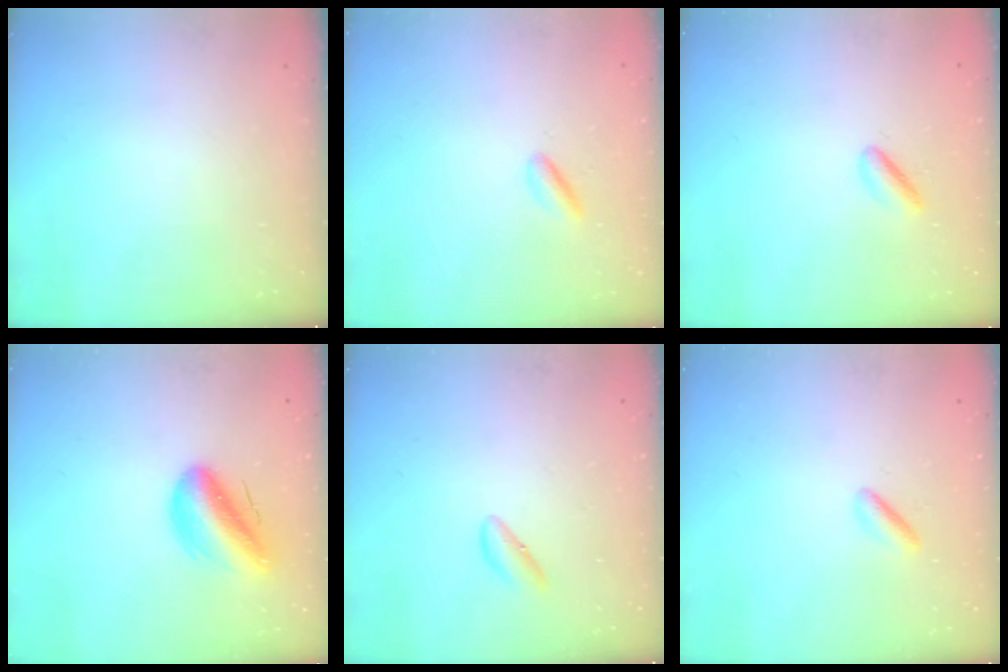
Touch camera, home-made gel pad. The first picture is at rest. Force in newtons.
{"total": 2.2, "press": 2.2, "slide": 0.3}
{"total": 3.5, "press": 3.4, "slide": 1.0}
{"total": 12.8, "press": 12.2, "slide": 3.8}
{"total": 2.8, "press": 2.7, "slide": 0.8}
{"total": 1.9, "press": 1.7, "slide": 0.7}